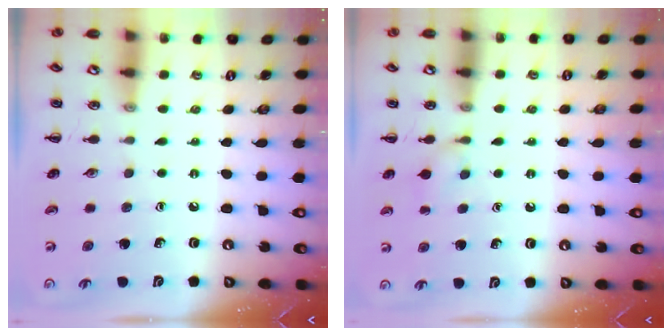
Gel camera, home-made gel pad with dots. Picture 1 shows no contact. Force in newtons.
{"total": 6.0, "press": 5.8, "slide": 1.6}